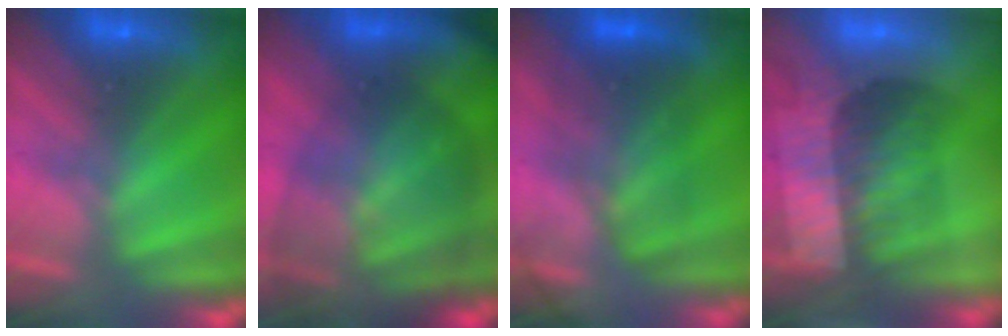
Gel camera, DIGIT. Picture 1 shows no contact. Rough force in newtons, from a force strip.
{"total": 9.7}
{"total": 2.9}
{"total": 3.4}